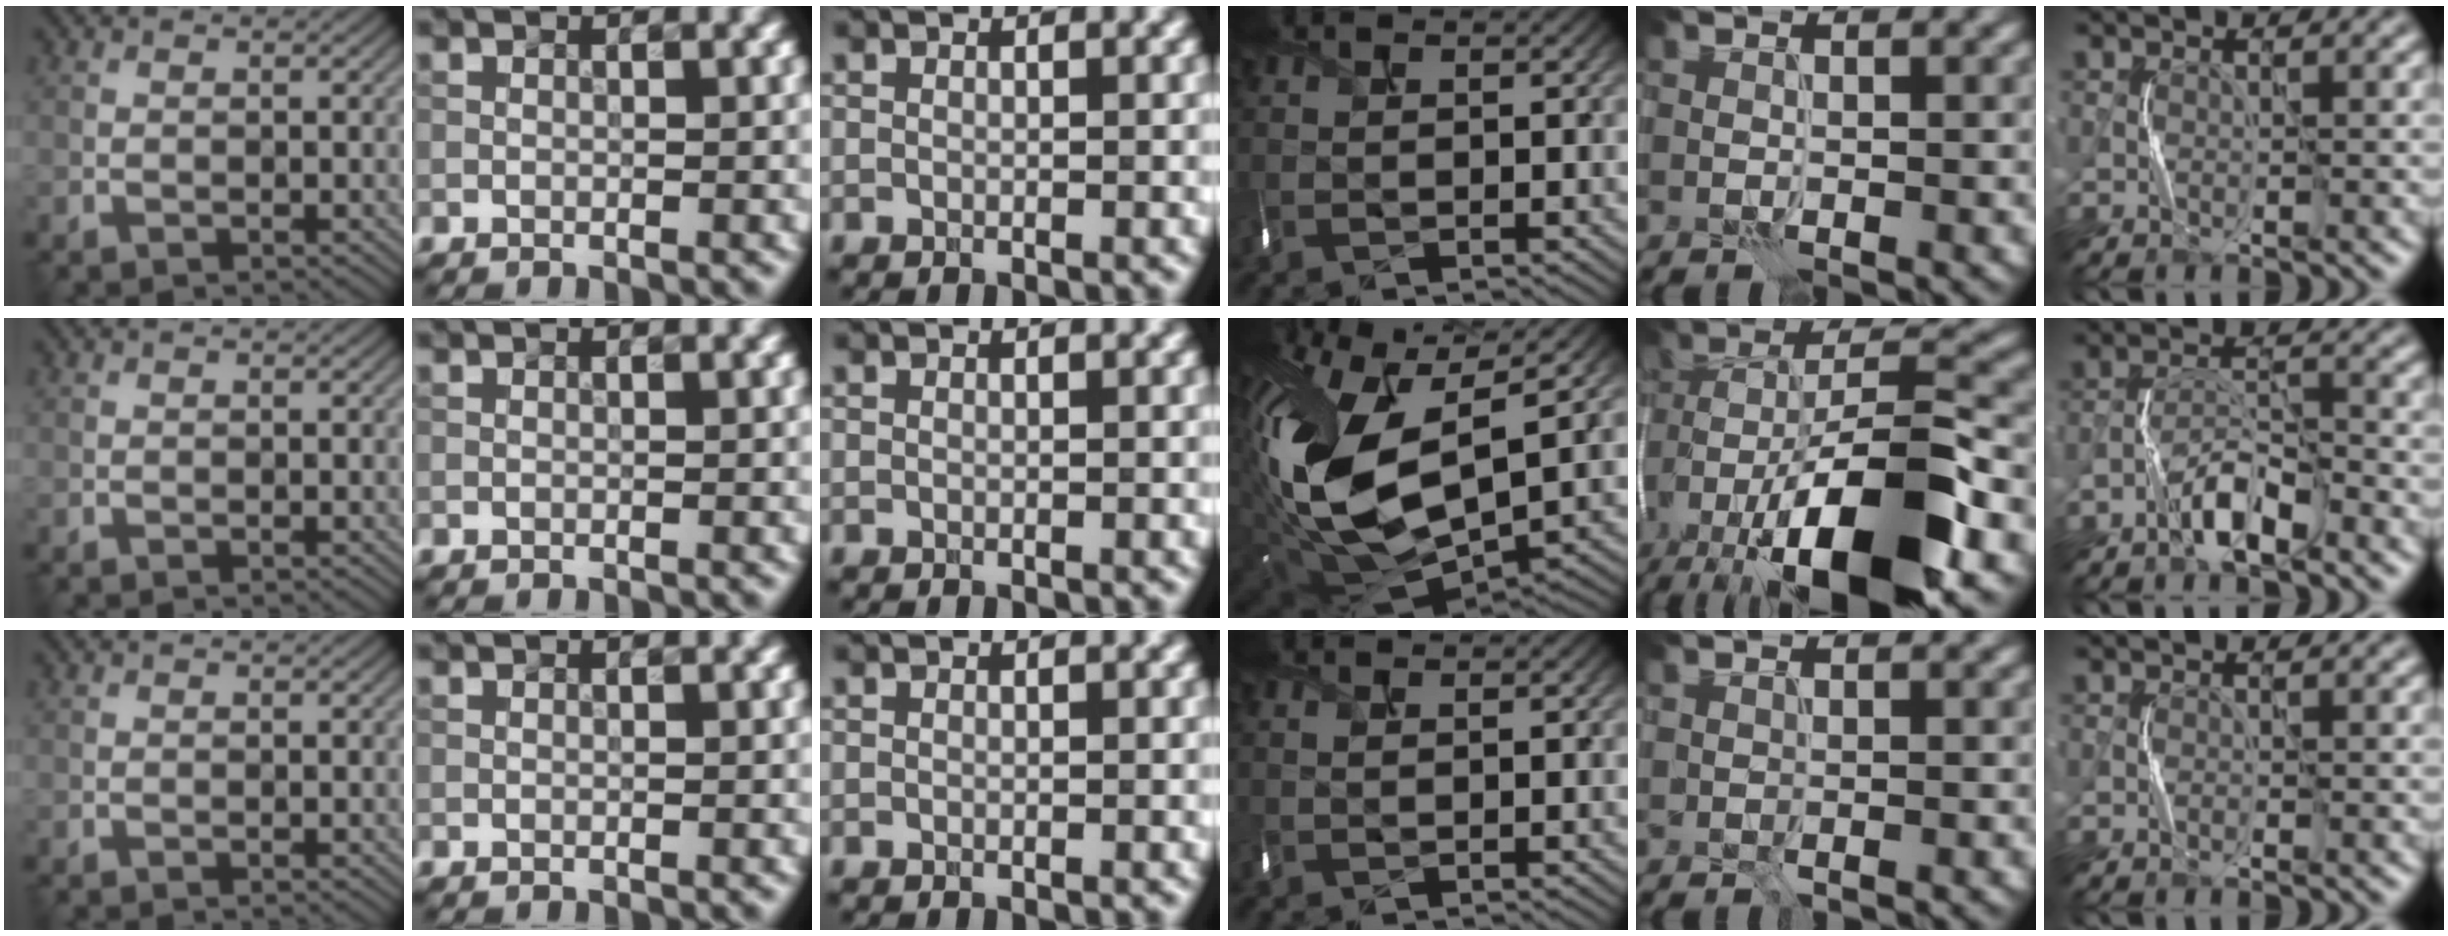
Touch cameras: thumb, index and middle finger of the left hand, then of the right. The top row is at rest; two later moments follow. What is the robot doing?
{"motion": "shake", "object": "box of matches"}